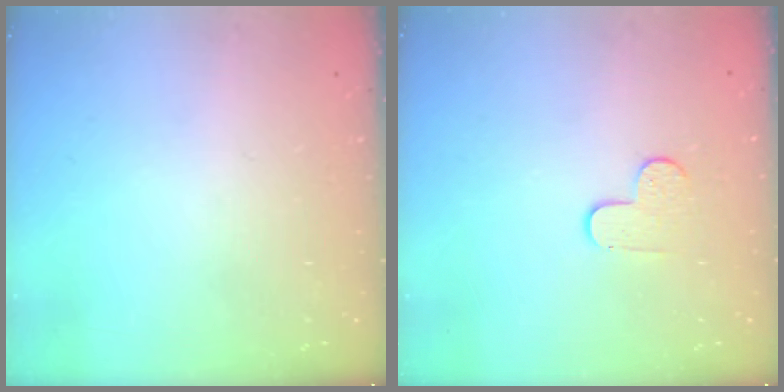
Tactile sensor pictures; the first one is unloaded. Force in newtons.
{"total": 4.6, "press": 4.5, "slide": 0.5}